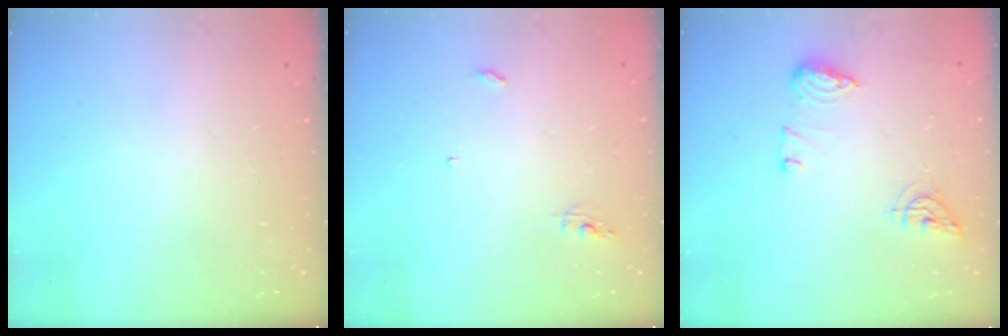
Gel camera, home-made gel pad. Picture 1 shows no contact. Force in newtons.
{"total": 4.1, "press": 4.1, "slide": 0.3}
{"total": 8.6, "press": 8.4, "slide": 1.4}